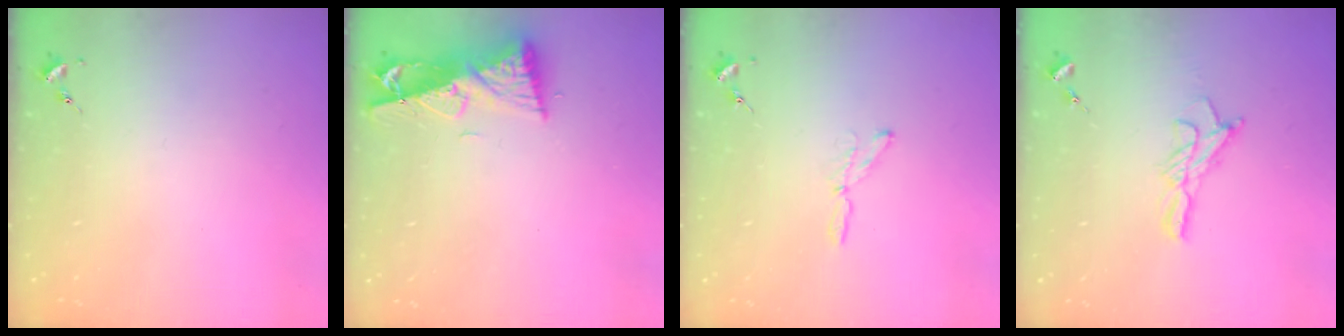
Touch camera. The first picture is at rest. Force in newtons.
{"total": 9.1, "press": 9.0, "slide": 1.3}
{"total": 3.7, "press": 3.7, "slide": 0.4}
{"total": 9.9, "press": 9.9, "slide": 0.5}